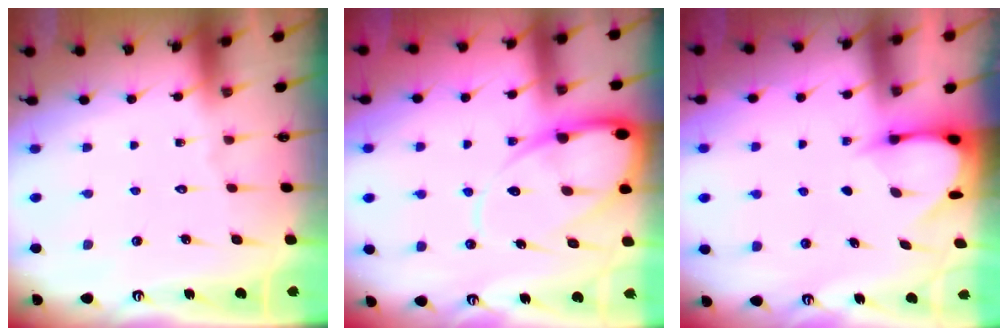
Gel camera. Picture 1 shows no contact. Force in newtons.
{"total": 12.4, "press": 12.4, "slide": 1.2}
{"total": 3.7, "press": 3.7, "slide": 0.3}